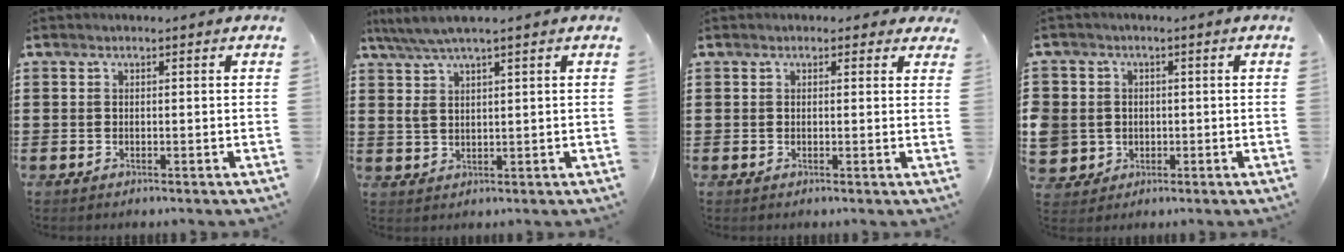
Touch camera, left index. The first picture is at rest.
{"total": 4.2, "force": [2.4, 0.7, 3.4], "torque": [-0.070, 0.003, 0.042]}
{"total": 1.2, "force": [0.8, 0.8, 0.4], "torque": [-0.004, 0.003, 0.013]}
{"total": 4.2, "force": [-0.4, 4.1, 0.4], "torque": [-0.039, 0.005, -0.013]}